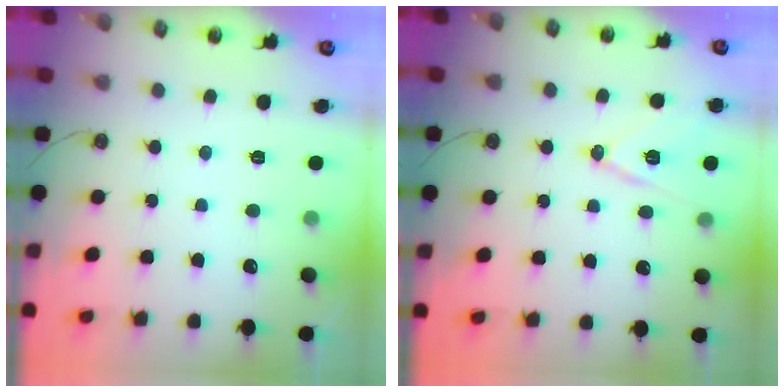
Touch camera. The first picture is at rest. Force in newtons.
{"total": 11.3, "press": 10.7, "slide": 3.3}